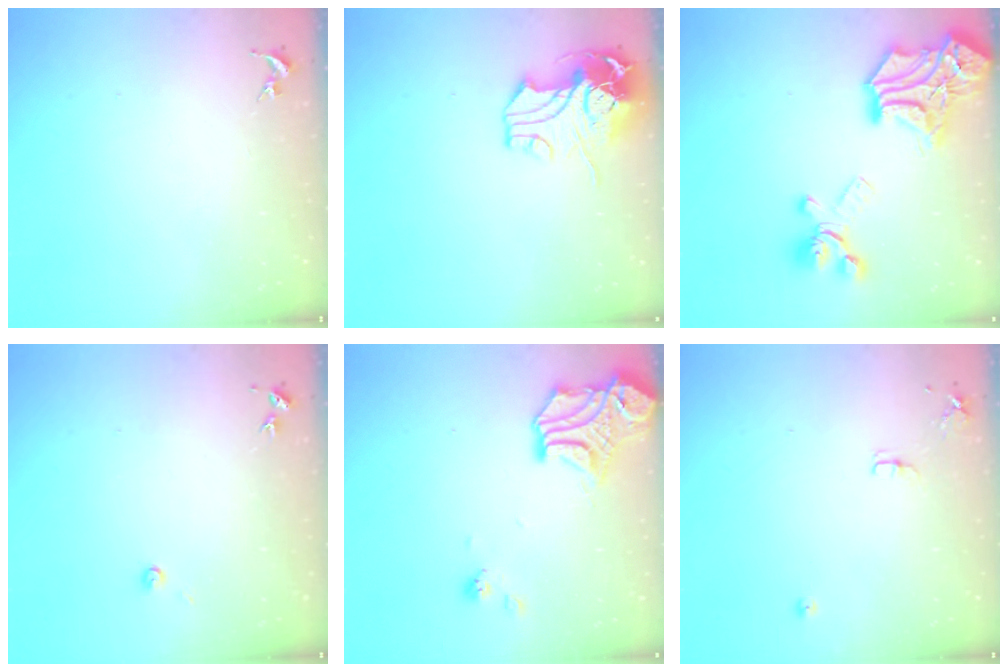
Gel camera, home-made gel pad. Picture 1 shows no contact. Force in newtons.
{"total": 12.8, "press": 12.6, "slide": 2.3}
{"total": 24.6, "press": 24.6, "slide": 0.7}
{"total": 3.0, "press": 3.0, "slide": 0.3}
{"total": 15.8, "press": 15.8, "slide": 1.5}
{"total": 7.2, "press": 7.2, "slide": 0.8}